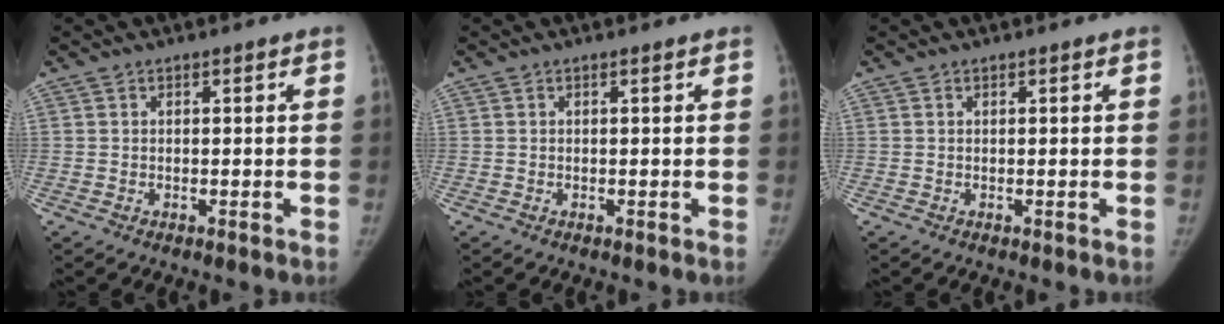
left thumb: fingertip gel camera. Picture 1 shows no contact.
{"total": 0.0}
{"total": 0.0}